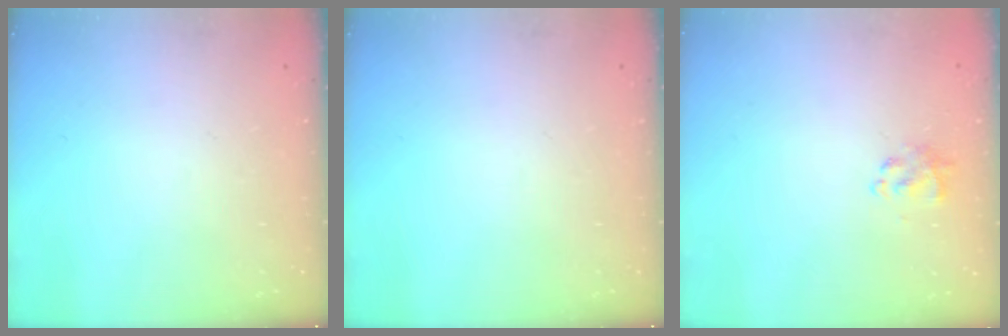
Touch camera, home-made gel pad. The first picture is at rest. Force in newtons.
{"total": 0.0}
{"total": 1.2, "press": 1.0, "slide": 0.6}